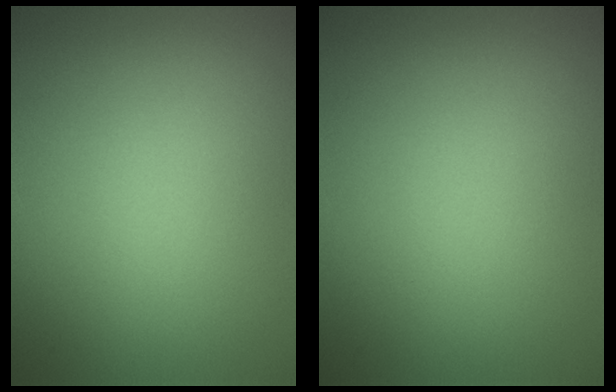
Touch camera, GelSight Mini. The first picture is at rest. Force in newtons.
{"total": 0.0}